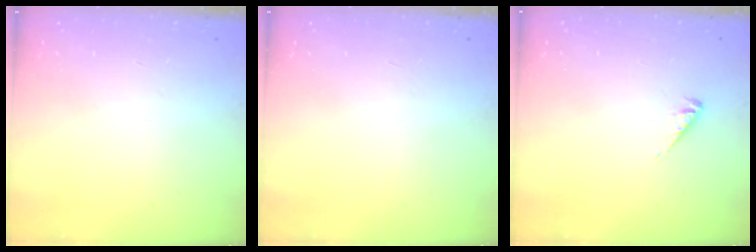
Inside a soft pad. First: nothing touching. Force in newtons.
{"total": 0.0}
{"total": 2.6, "press": 2.5, "slide": 0.5}